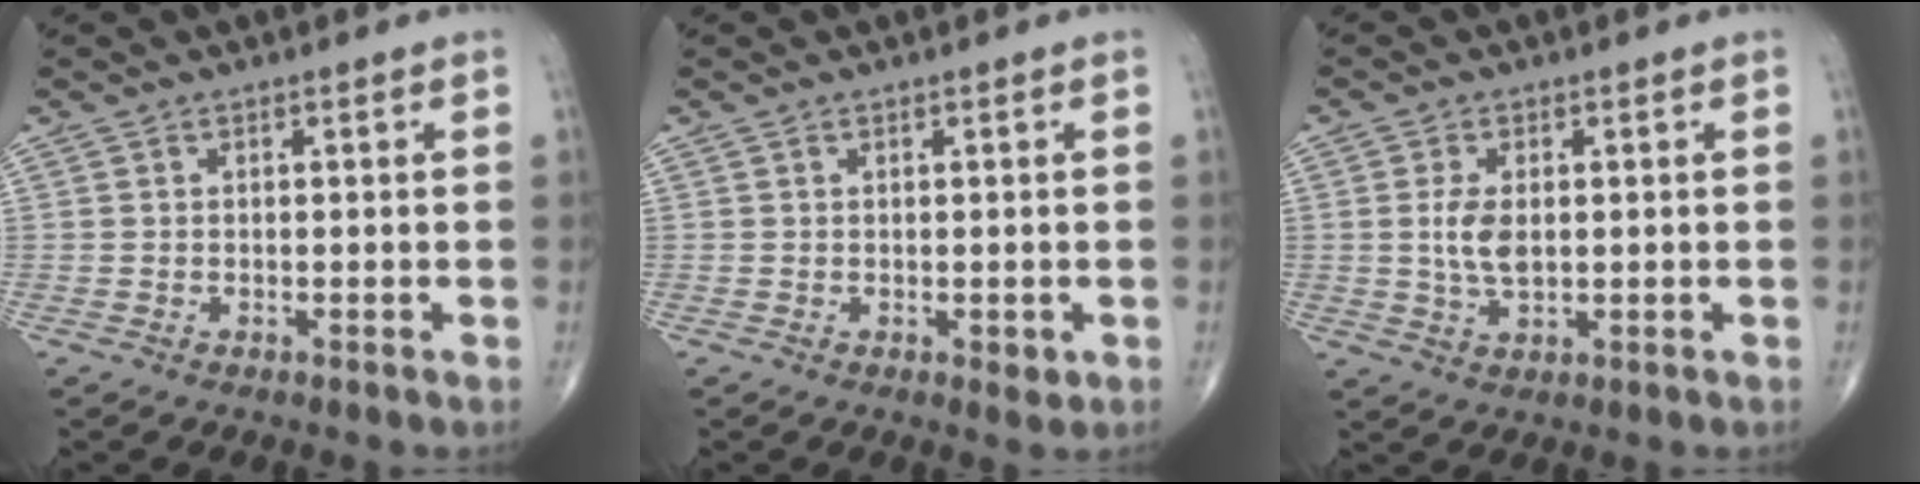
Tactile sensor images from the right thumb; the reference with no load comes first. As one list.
[{"total": 1.6, "force": [-0.1, 0.9, 1.3], "torque": [-0.012, -0.004, 0.000]}, {"total": 5.1, "force": [0.4, 2.7, 4.3], "torque": [-0.089, -0.005, 0.011]}]